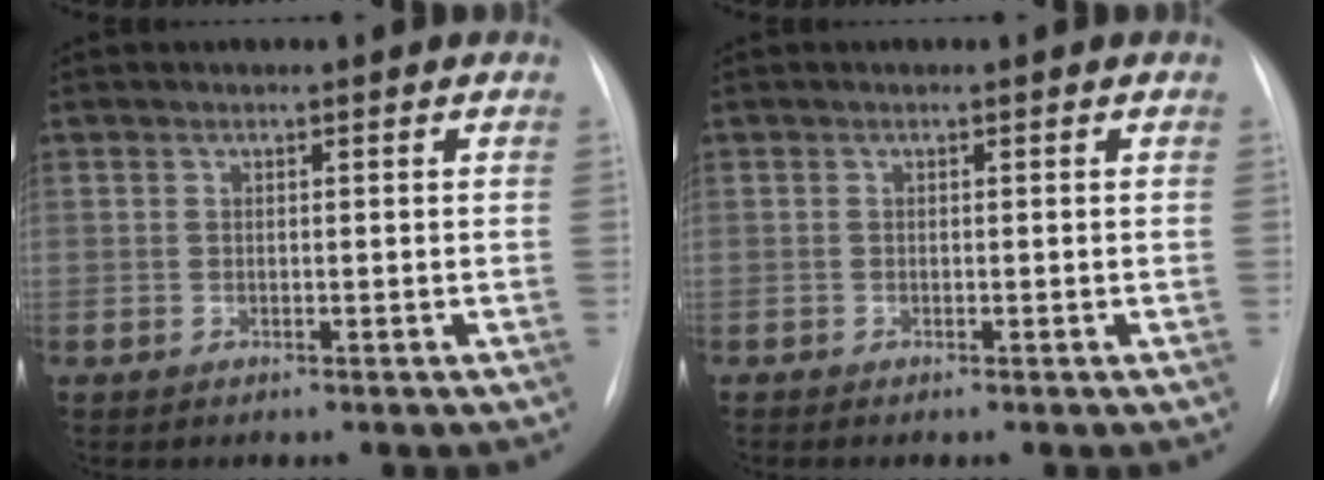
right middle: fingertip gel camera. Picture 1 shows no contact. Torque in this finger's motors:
{"motor_torque": [0.37, -0.50, 0.06, 0.01]}